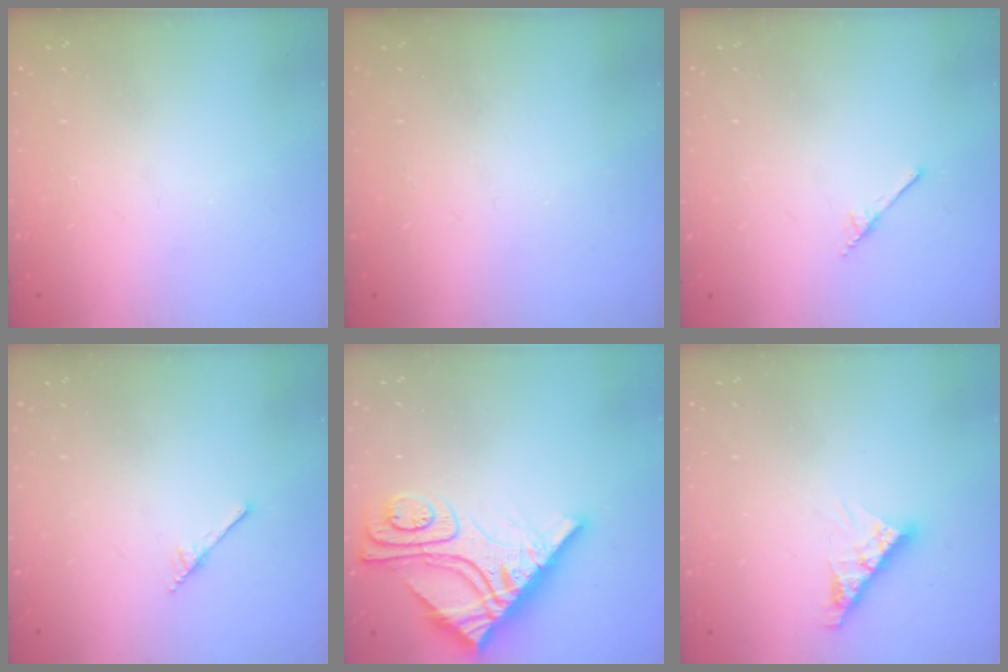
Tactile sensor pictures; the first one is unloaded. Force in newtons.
{"total": 0.0}
{"total": 1.7, "press": 1.7, "slide": 0.1}
{"total": 2.9, "press": 2.9, "slide": 0.2}
{"total": 17.0, "press": 16.9, "slide": 1.4}
{"total": 8.0, "press": 8.0, "slide": 0.7}